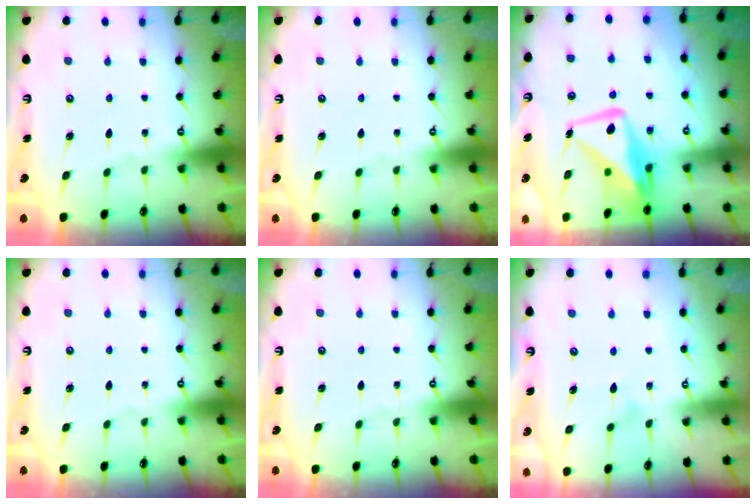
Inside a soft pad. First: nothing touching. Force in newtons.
{"total": 0.0}
{"total": 11.8, "press": 11.7, "slide": 1.4}
{"total": 0.0}
{"total": 0.0}
{"total": 6.0, "press": 6.0, "slide": 0.3}